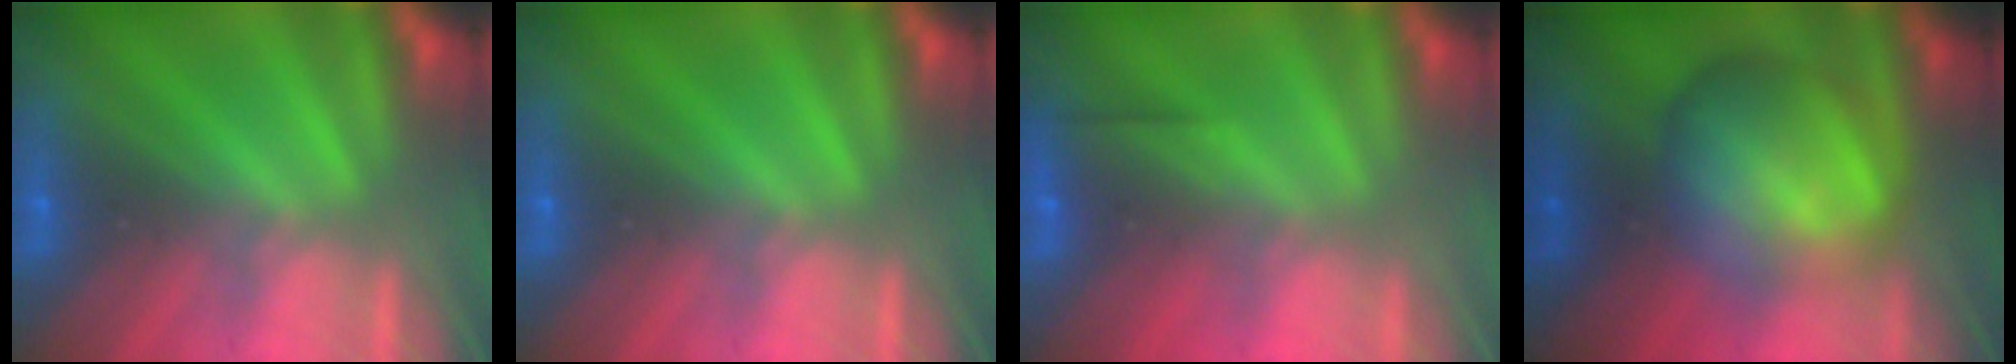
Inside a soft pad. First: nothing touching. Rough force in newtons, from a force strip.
{"total": 0.0}
{"total": 2.6}
{"total": 7.1}